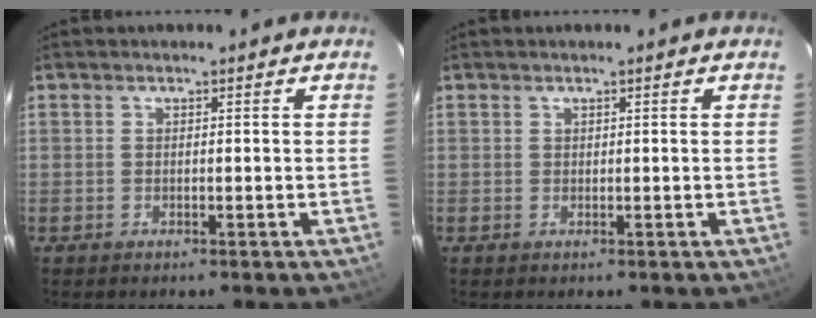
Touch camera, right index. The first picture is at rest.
{"total": 0.0}